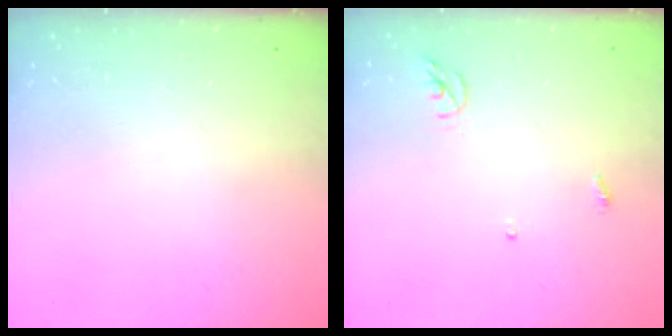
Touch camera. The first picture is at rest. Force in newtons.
{"total": 3.8, "press": 3.8, "slide": 0.3}